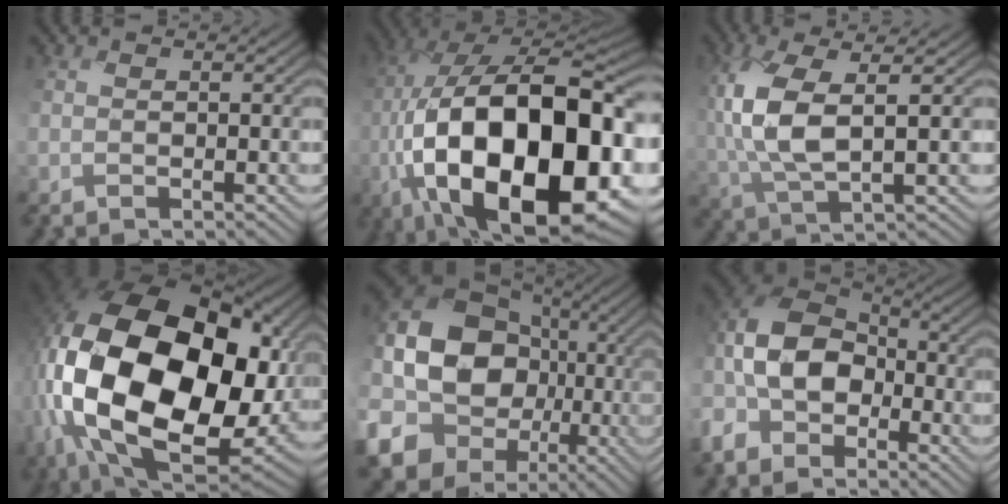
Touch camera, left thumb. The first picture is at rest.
{"total": 22.9, "force": [-5.0, 11.5, 19.1], "torque": [-0.366, -0.039, -0.059]}
{"total": 8.4, "force": [1.2, 3.8, 7.4], "torque": [-0.182, -0.003, 0.023]}
{"total": 22.0, "force": [0.1, 14.7, 16.4], "torque": [-0.394, -0.060, 0.040]}
{"total": 17.7, "force": [-0.2, 14.7, 9.8], "torque": [-0.246, -0.013, -0.001]}
{"total": 11.2, "force": [-4.9, 7.2, 7.0], "torque": [-0.180, -0.013, -0.119]}